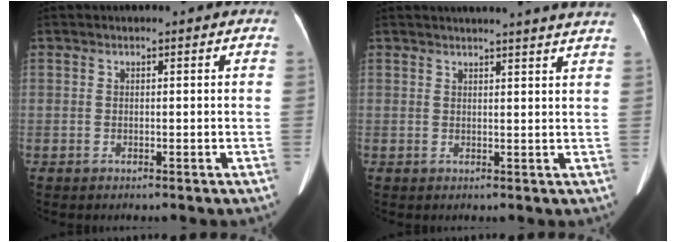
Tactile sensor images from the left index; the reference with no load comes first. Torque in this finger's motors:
{"motor_torque": [0.75, -1.10, -0.02, 0.03]}